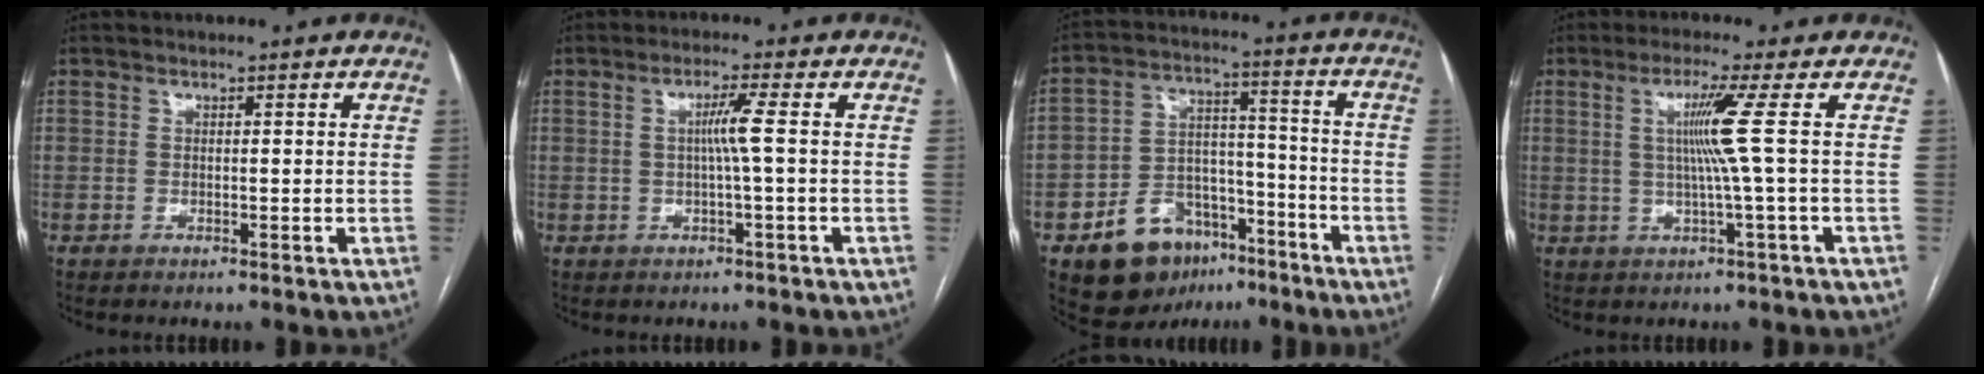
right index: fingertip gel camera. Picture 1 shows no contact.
{"total": 3.3, "force": [0.1, -1.0, 3.1], "torque": [-0.059, 0.001, 0.003]}
{"total": 13.2, "force": [-7.9, 8.4, 6.4], "torque": [-0.112, 0.031, -0.120]}
{"total": 5.8, "force": [0.8, -2.3, 5.2], "torque": [-0.104, -0.005, 0.020]}